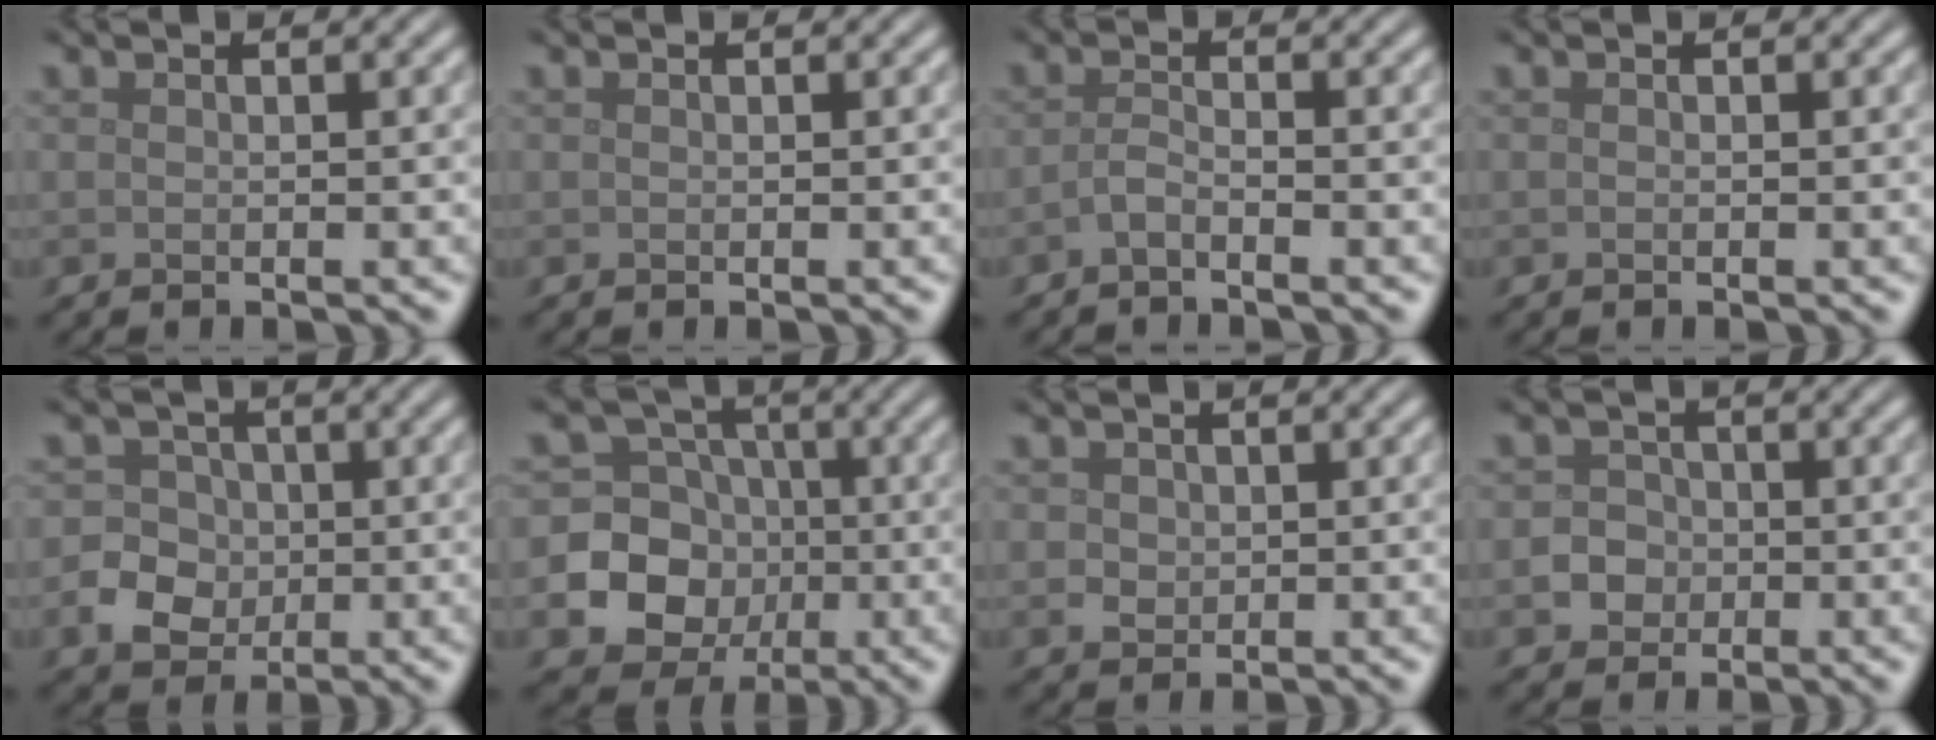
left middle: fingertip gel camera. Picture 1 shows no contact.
{"total": 0.0}
{"total": 1.3, "force": [-0.9, 0.3, 0.9], "torque": [-0.020, 0.002, -0.022]}
{"total": 0.0}
{"total": 4.3, "force": [-0.8, 3.9, 1.5], "torque": [-0.005, 0.004, -0.030]}
{"total": 12.4, "force": [-2.7, 11.7, 3.0], "torque": [-0.088, -0.006, -0.054]}
{"total": 1.3, "force": [0.2, 1.2, 0.5], "torque": [-0.008, -0.006, 0.005]}
{"total": 2.8, "force": [-0.6, 2.6, 0.8], "torque": [0.009, 0.004, -0.025]}